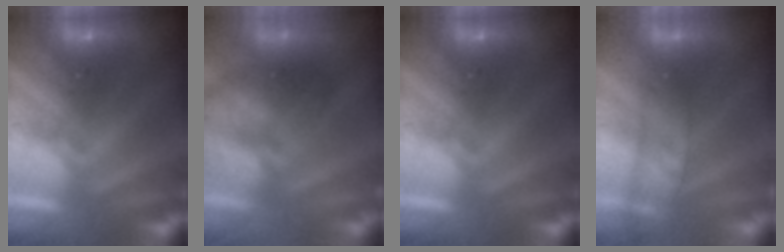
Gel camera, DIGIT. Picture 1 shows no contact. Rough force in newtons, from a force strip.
{"total": 5.7}
{"total": 0.0}
{"total": 2.9}